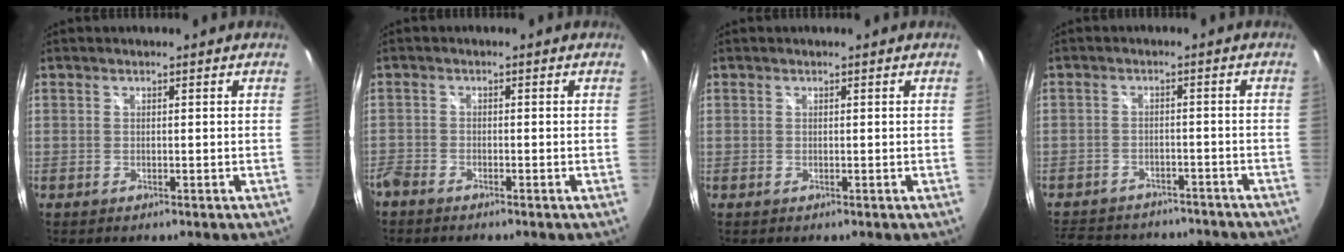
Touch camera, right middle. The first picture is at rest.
{"total": 3.0, "force": [-2.7, 0.9, 1.0], "torque": [-0.035, -0.009, -0.056]}
{"total": 0.0}
{"total": 15.1, "force": [-12.6, 6.3, 5.2], "torque": [-0.126, 0.022, -0.169]}